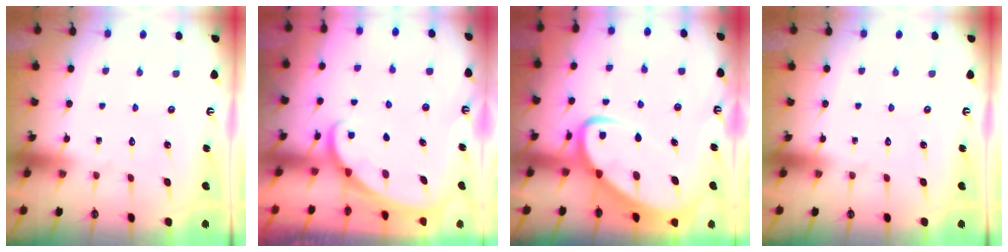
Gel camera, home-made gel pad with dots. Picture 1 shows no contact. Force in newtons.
{"total": 1.4, "press": 1.4, "slide": 0.1}
{"total": 8.1, "press": 8.1, "slide": 0.9}
{"total": 0.0}